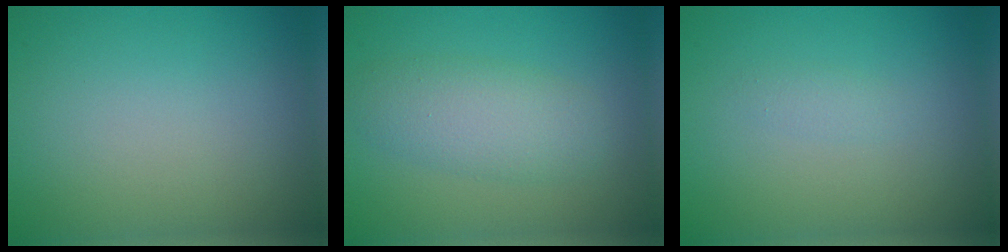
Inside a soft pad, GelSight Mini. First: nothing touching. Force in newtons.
{"total": 4.0, "press": 4.0, "slide": 0.0}
{"total": 0.8, "press": 0.8, "slide": 0.1}